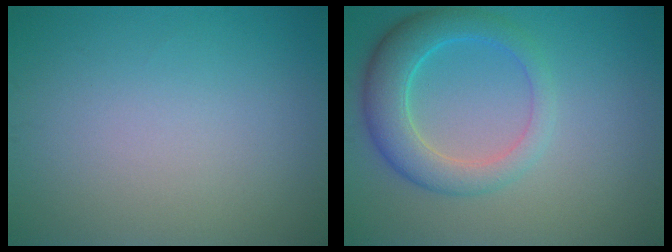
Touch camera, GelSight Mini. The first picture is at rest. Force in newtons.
{"total": 5.1, "press": 5.0, "slide": 0.4}